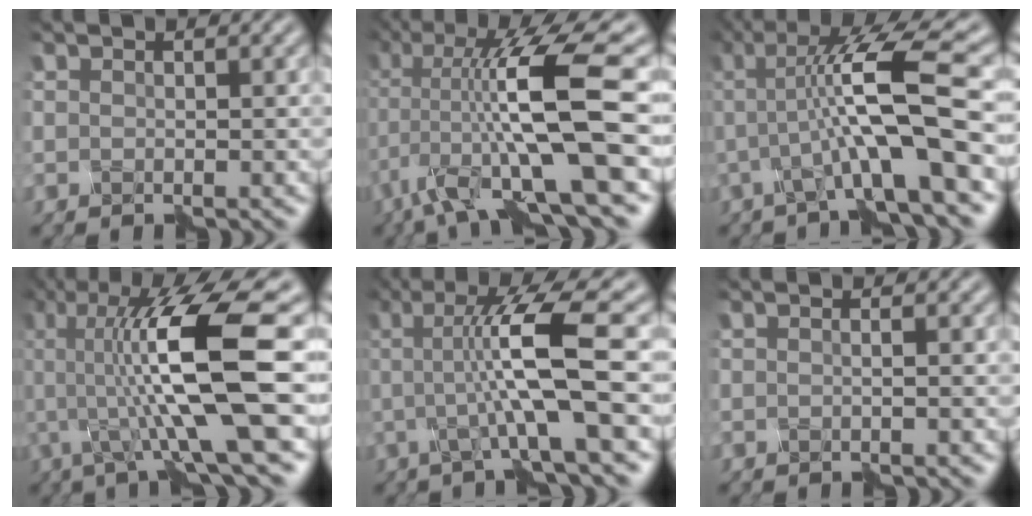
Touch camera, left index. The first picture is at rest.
{"total": 12.7, "force": [-2.4, 2.6, 12.1], "torque": [-0.223, 0.005, -0.040]}
{"total": 9.4, "force": [-0.4, 1.3, 9.3], "torque": [-0.147, 0.008, -0.011]}
{"total": 12.1, "force": [-0.2, 2.1, 12.0], "torque": [-0.202, 0.007, -0.006]}
{"total": 8.0, "force": [-0.4, 0.9, 7.9], "torque": [-0.125, 0.000, -0.008]}
{"total": 0.8, "force": [-0.4, 0.1, 0.7], "torque": [-0.007, 0.001, -0.012]}